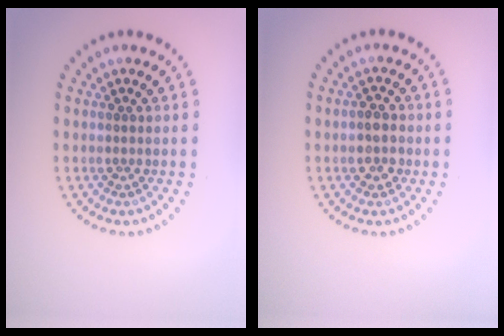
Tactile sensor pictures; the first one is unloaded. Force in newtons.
{"total": 1.9, "press": 1.9, "slide": 0.3}